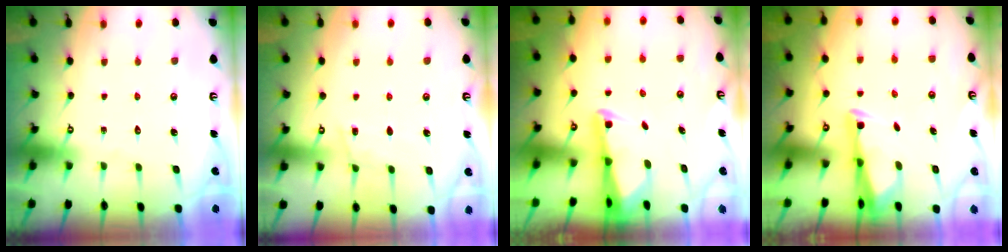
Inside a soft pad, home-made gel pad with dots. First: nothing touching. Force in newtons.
{"total": 5.6, "press": 5.5, "slide": 0.6}
{"total": 2.6, "press": 2.6, "slide": 0.5}
{"total": 2.9, "press": 2.8, "slide": 0.7}